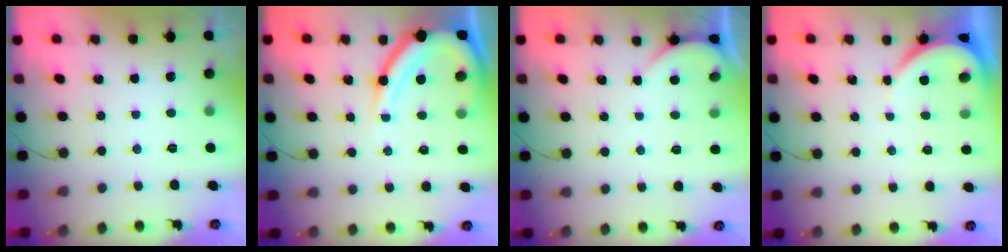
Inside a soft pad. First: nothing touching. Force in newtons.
{"total": 12.5, "press": 12.4, "slide": 1.4}
{"total": 0.6, "press": 0.6, "slide": 0.1}
{"total": 3.9, "press": 3.9, "slide": 0.7}